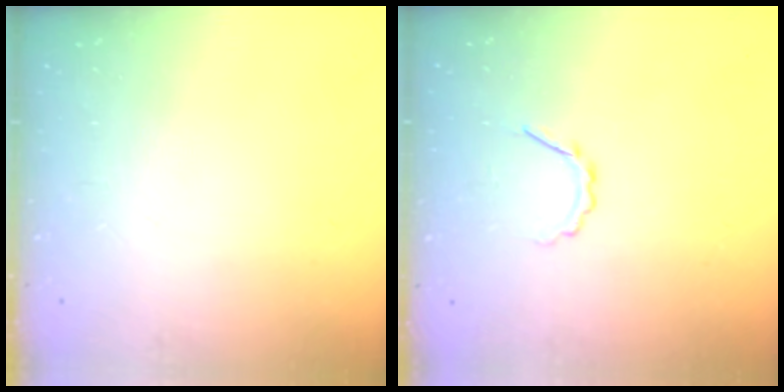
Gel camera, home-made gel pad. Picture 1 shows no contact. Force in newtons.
{"total": 2.9, "press": 2.7, "slide": 0.8}